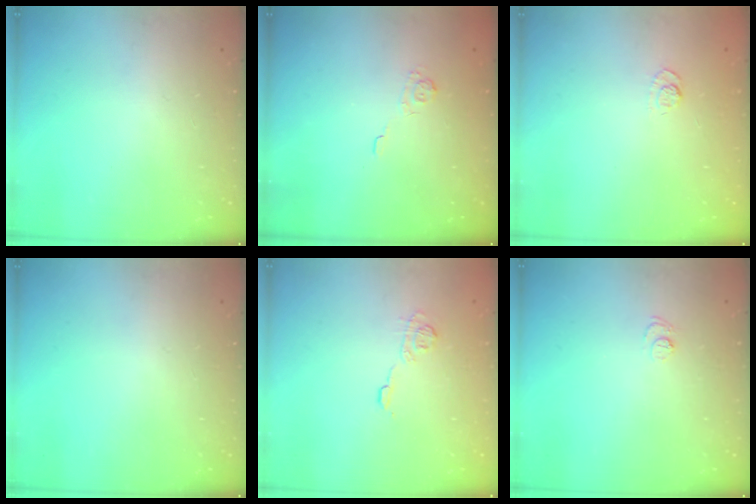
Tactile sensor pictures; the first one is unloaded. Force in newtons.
{"total": 2.2, "press": 1.7, "slide": 1.4}
{"total": 3.6, "press": 3.3, "slide": 1.4}
{"total": 0.0}
{"total": 7.7, "press": 7.6, "slide": 1.2}
{"total": 4.8, "press": 4.8, "slide": 0.4}